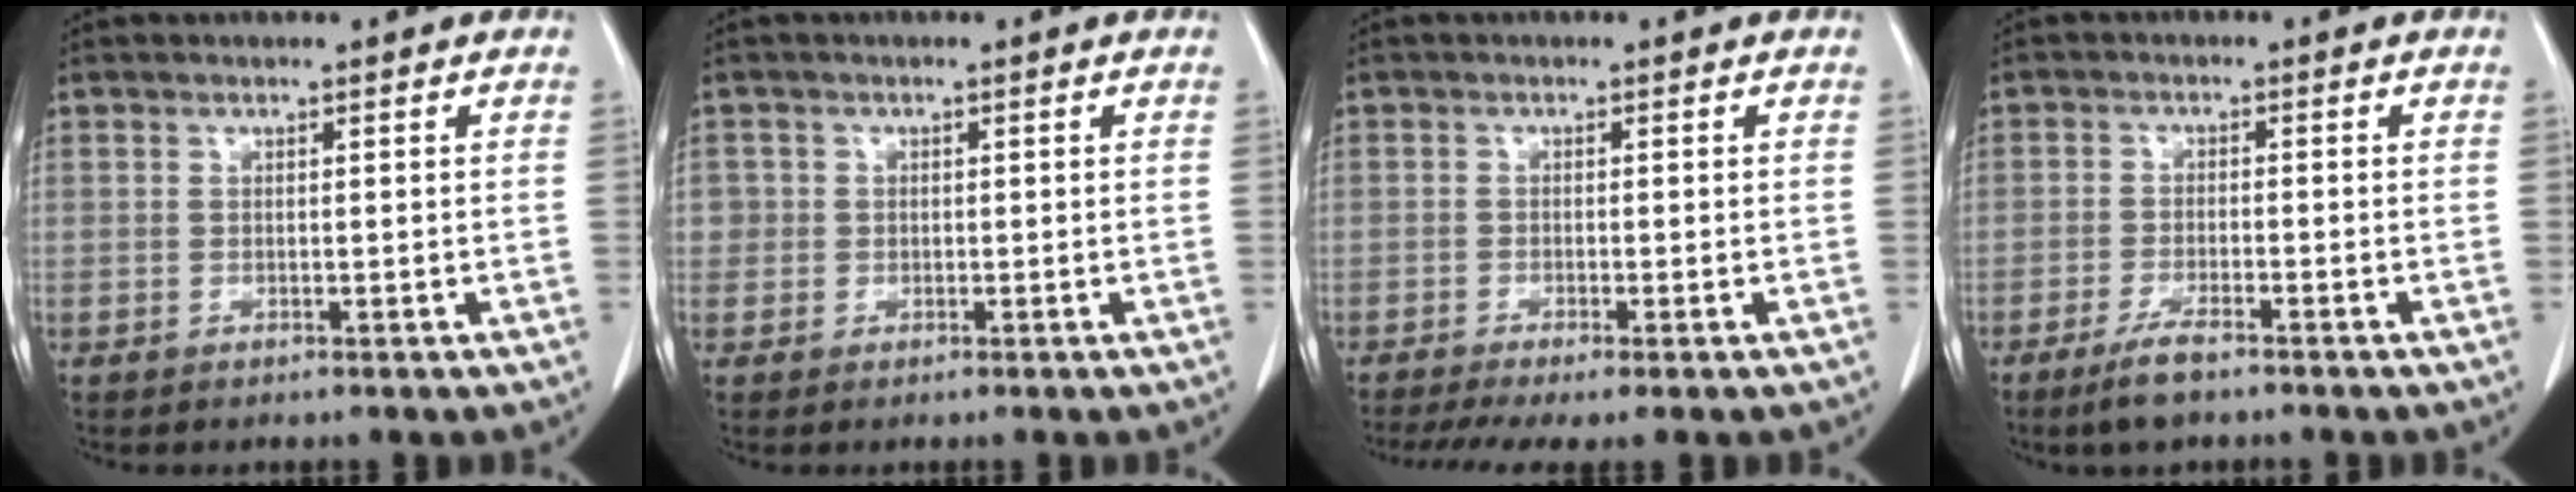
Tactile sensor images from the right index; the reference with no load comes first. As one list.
[{"total": 1.7, "force": [0.1, 1.7, 0.1], "torque": [0.014, 0.005, -0.002]}, {"total": 6.5, "force": [-4.8, 0.7, 4.4], "torque": [-0.069, -0.012, -0.079]}, {"total": 4.3, "force": [-3.2, 0.6, 2.8], "torque": [-0.061, -0.006, -0.059]}]